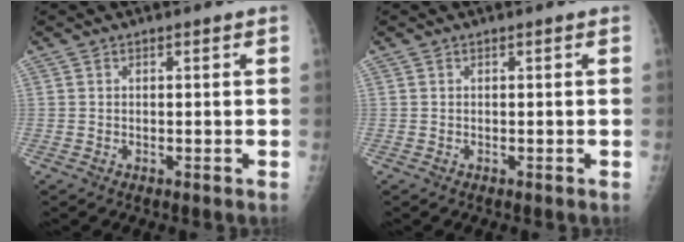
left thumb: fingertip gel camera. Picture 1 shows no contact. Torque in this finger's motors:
{"motor_torque": [0.08, -0.02, 0.05, 0.00, 0.00]}